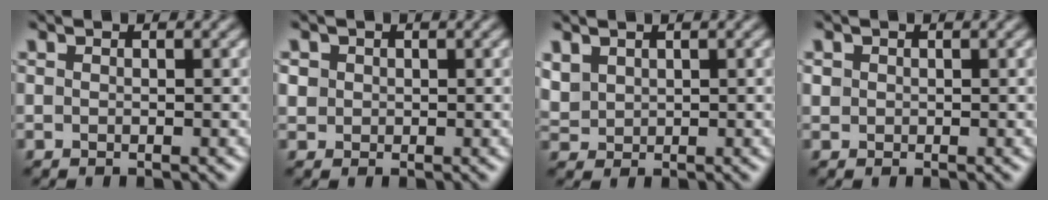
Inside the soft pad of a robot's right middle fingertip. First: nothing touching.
{"total": 1.2, "force": [0.2, 1.1, 0.2], "torque": [0.000, -0.004, 0.005]}
{"total": 1.9, "force": [1.1, 1.4, 0.7], "torque": [-0.024, 0.001, 0.029]}
{"total": 0.7, "force": [0.2, 0.7, 0.1], "torque": [0.003, -0.002, 0.005]}